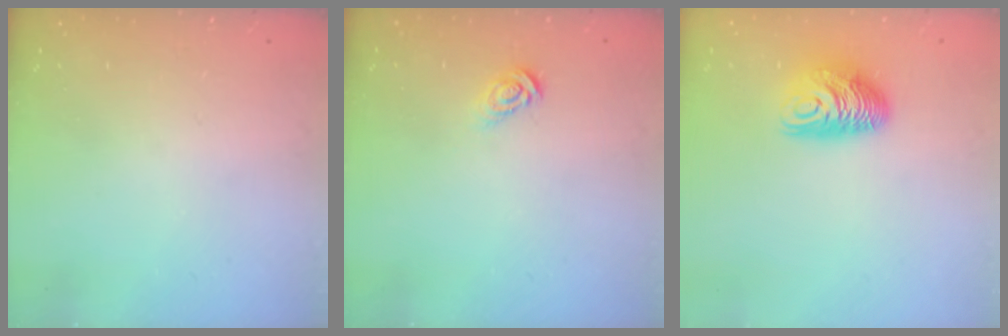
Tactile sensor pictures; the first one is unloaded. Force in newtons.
{"total": 5.2, "press": 5.2, "slide": 0.4}
{"total": 10.2, "press": 10.2, "slide": 0.4}